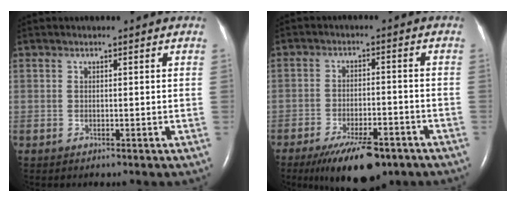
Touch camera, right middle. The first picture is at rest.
{"total": 11.2, "force": [-7.7, 3.7, 7.2], "torque": [-0.118, -0.011, -0.121]}